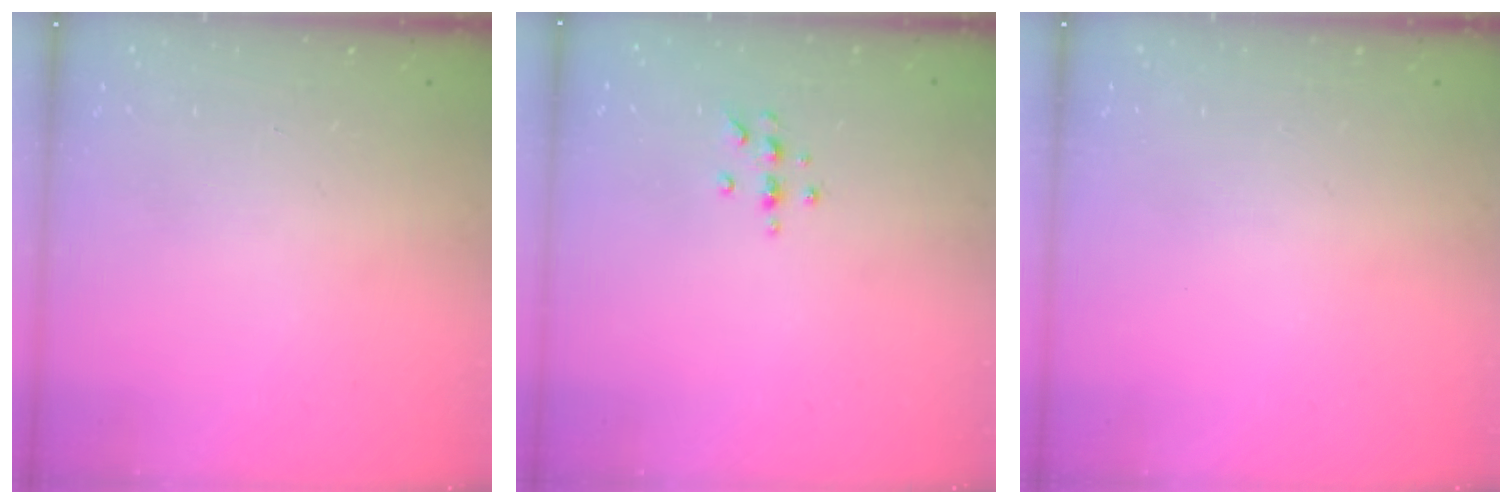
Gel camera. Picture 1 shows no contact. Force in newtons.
{"total": 5.6, "press": 5.5, "slide": 0.7}
{"total": 0.0}